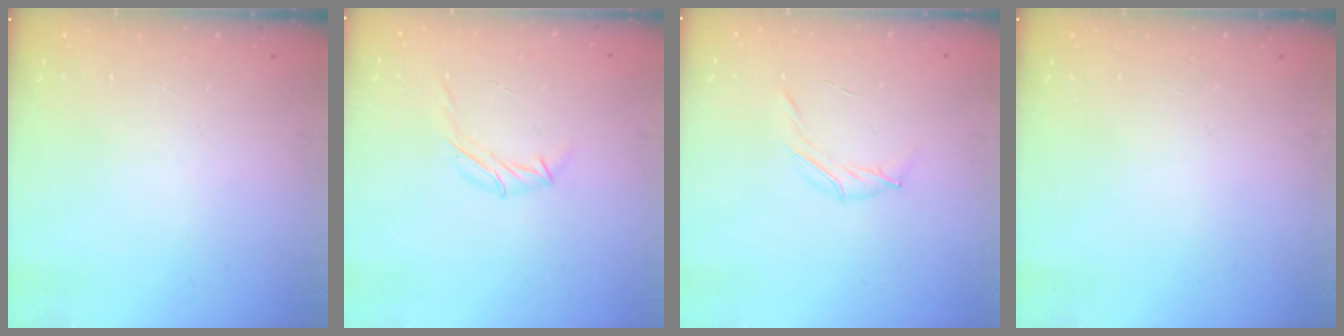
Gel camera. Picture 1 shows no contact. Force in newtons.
{"total": 5.7, "press": 5.6, "slide": 1.0}
{"total": 3.8, "press": 3.7, "slide": 1.0}
{"total": 0.0}